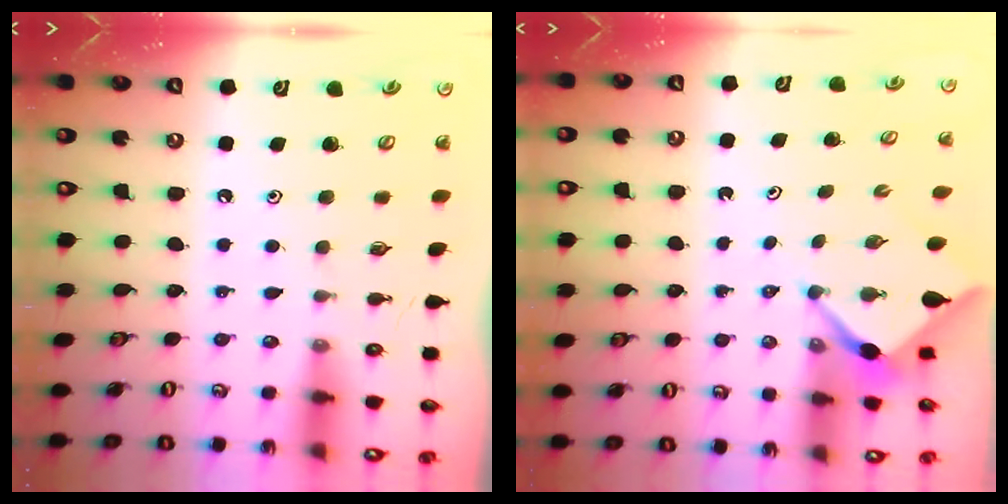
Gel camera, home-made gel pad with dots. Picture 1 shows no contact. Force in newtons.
{"total": 2.7, "press": 2.6, "slide": 0.3}